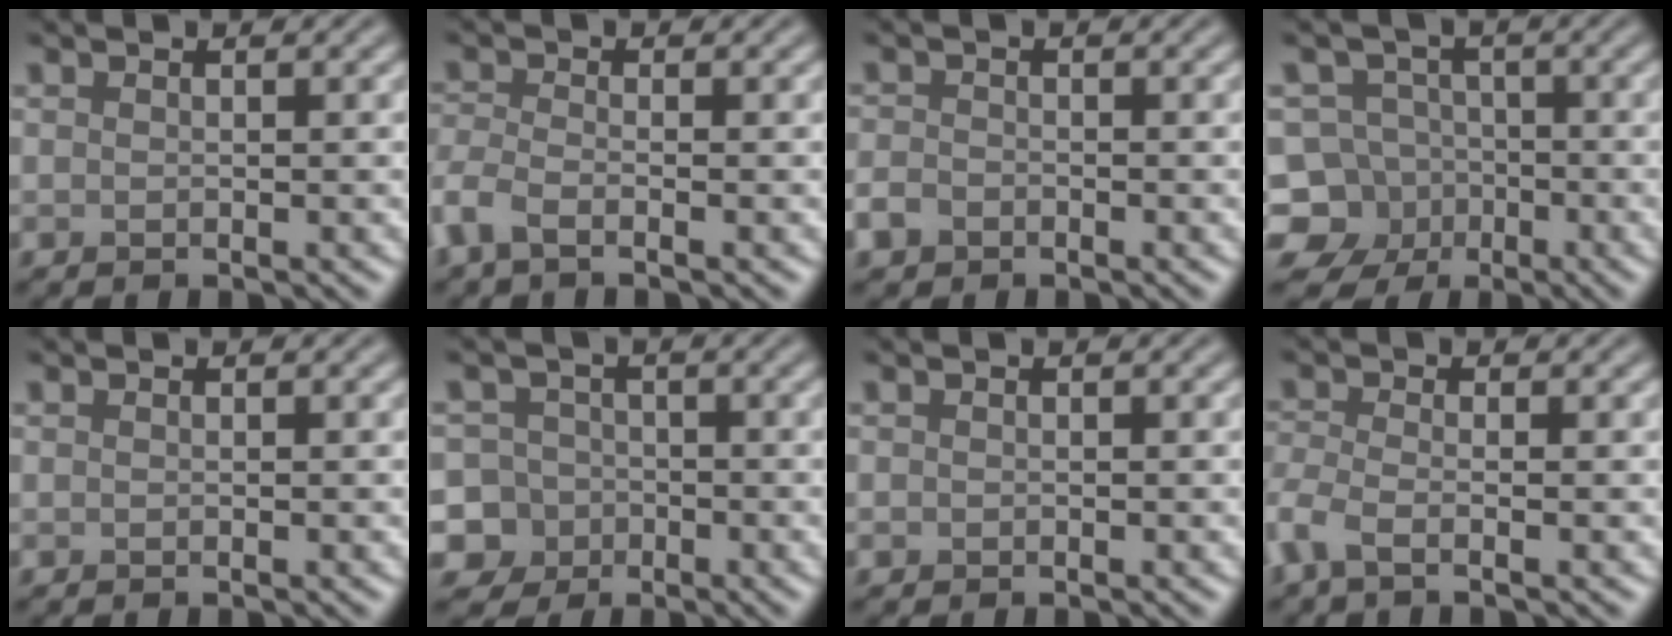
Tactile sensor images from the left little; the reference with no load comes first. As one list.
[{"total": 2.4, "force": [-1.5, 1.0, 1.5], "torque": [-0.038, -0.005, -0.043]}, {"total": 1.6, "force": [-1.1, 1.1, 0.5], "torque": [-0.007, 0.000, -0.028]}, {"total": 9.0, "force": [-4.7, 7.6, 1.3], "torque": [-0.022, -0.009, -0.104]}, {"total": 0.0}, {"total": 8.5, "force": [-3.5, 7.7, 1.5], "torque": [-0.032, -0.009, -0.095]}, {"total": 0.0}, {"total": 2.6, "force": [-1.5, 0.9, 1.9], "torque": [-0.049, -0.010, -0.045]}]